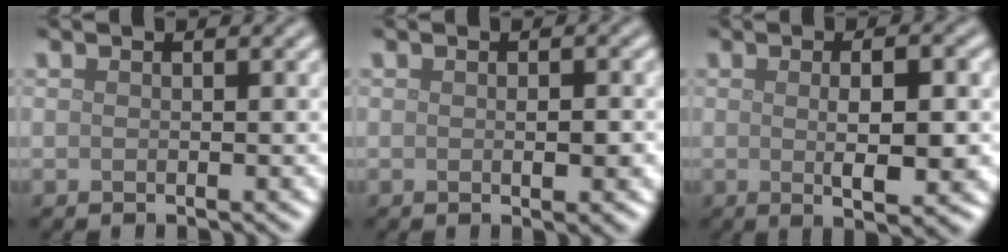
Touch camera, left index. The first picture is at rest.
{"total": 1.8, "force": [-0.2, 0.7, 1.7], "torque": [-0.025, -0.003, 0.000]}
{"total": 5.3, "force": [-0.1, 1.2, 5.1], "torque": [-0.076, -0.001, 0.003]}